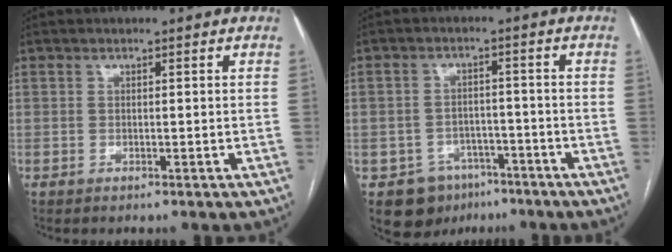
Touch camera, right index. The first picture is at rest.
{"total": 7.3, "force": [-4.4, 5.6, 1.2], "torque": [-0.009, 0.013, -0.059]}